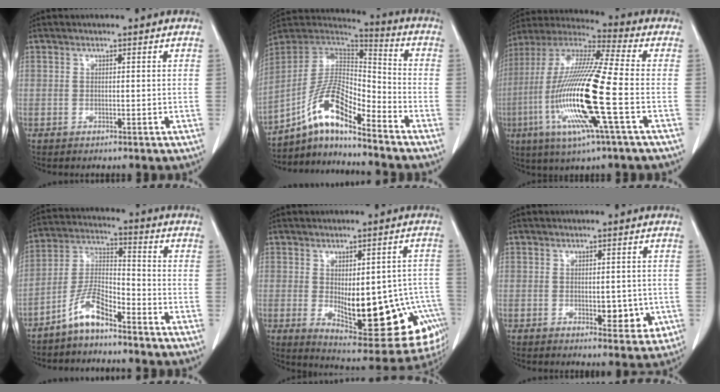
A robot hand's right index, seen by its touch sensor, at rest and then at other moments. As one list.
[{"total": 13.0, "force": [-8.6, 2.5, 9.4], "torque": [-0.187, 0.022, -0.159]}, {"total": 19.9, "force": [-5.1, 0.6, 19.2], "torque": [-0.409, -0.022, -0.106]}, {"total": 7.4, "force": [-5.5, 1.7, 4.7], "torque": [-0.108, 0.002, -0.116]}, {"total": 18.8, "force": [-4.3, 7.5, 16.7], "torque": [-0.155, 0.013, -0.030]}, {"total": 5.1, "force": [-1.1, 2.5, 4.4], "torque": [-0.045, -0.004, -0.006]}]